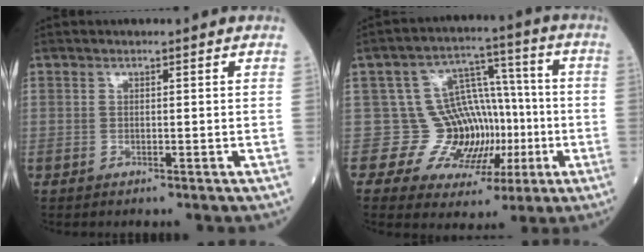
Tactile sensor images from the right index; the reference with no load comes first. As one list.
[{"total": 10.3, "force": [-1.6, 9.2, 4.3], "torque": [-0.044, 0.040, -0.013]}]